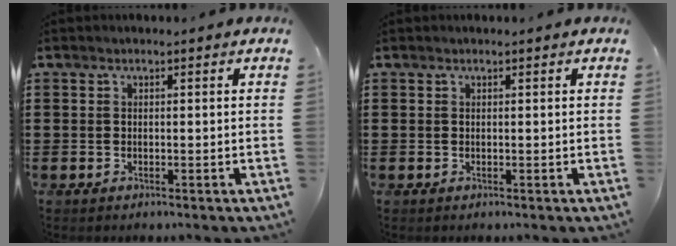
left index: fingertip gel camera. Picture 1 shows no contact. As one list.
[{"total": 0.0}]